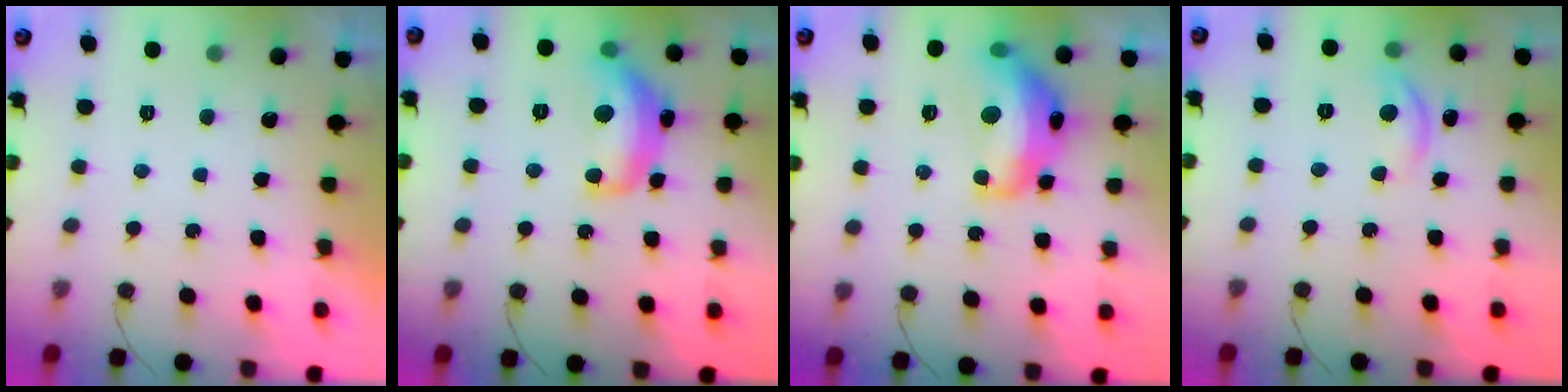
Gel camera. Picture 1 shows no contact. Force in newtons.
{"total": 14.1, "press": 14.1, "slide": 0.9}
{"total": 15.6, "press": 15.6, "slide": 1.0}
{"total": 7.0, "press": 7.0, "slide": 0.4}